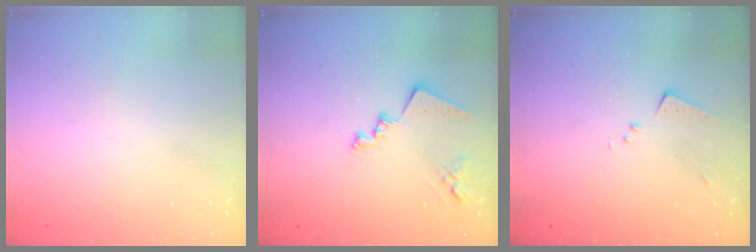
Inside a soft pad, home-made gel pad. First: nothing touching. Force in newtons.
{"total": 14.1, "press": 14.0, "slide": 0.9}
{"total": 6.6, "press": 6.6, "slide": 0.1}